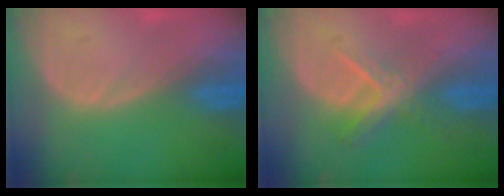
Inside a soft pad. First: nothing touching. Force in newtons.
{"total": 5.7, "press": 5.0, "slide": 2.9}